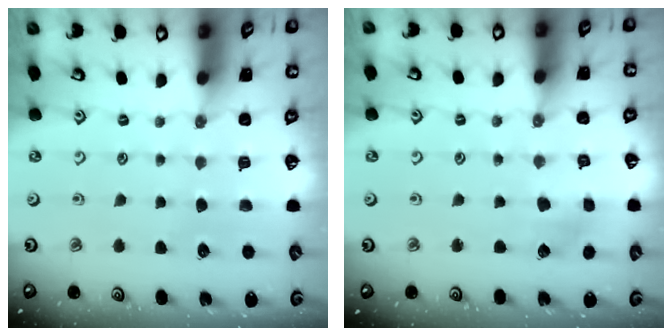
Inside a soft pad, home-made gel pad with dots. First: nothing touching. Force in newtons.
{"total": 3.5, "press": 3.5, "slide": 0.2}